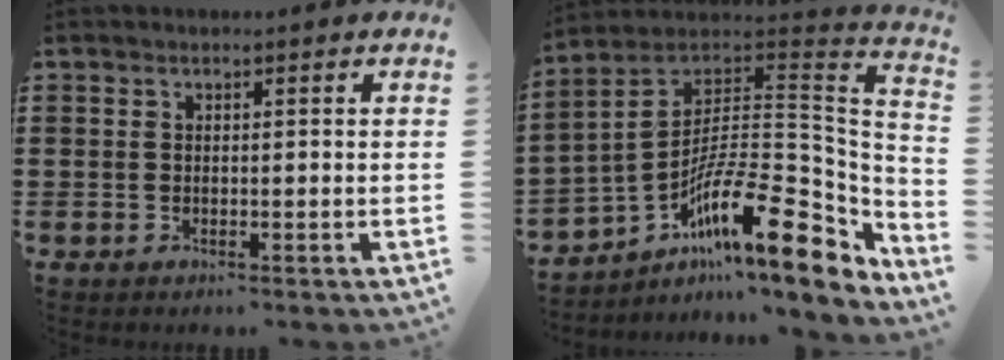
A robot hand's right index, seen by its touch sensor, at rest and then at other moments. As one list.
[{"total": 17.0, "force": [-8.8, 4.3, 13.9], "torque": [-0.233, -0.008, -0.161]}]